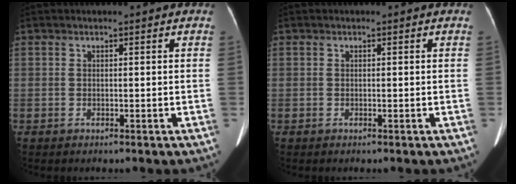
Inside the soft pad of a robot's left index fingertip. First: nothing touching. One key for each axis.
{"total": 0.0}